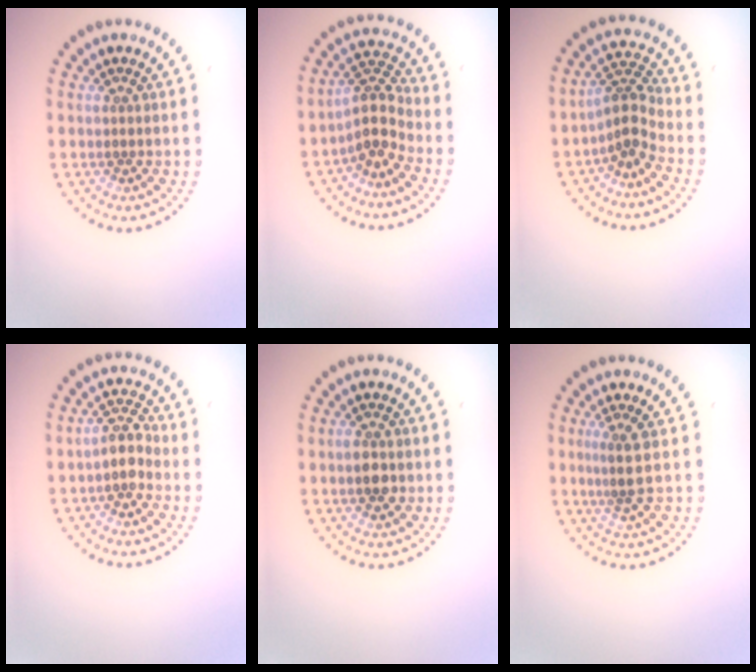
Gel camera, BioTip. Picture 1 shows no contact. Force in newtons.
{"total": 3.2, "press": 2.4, "slide": 2.2}
{"total": 2.8, "press": 1.9, "slide": 2.1}
{"total": 2.3, "press": 2.0, "slide": 1.1}
{"total": 1.7, "press": 1.7, "slide": 0.2}
{"total": 2.0, "press": 1.3, "slide": 1.5}